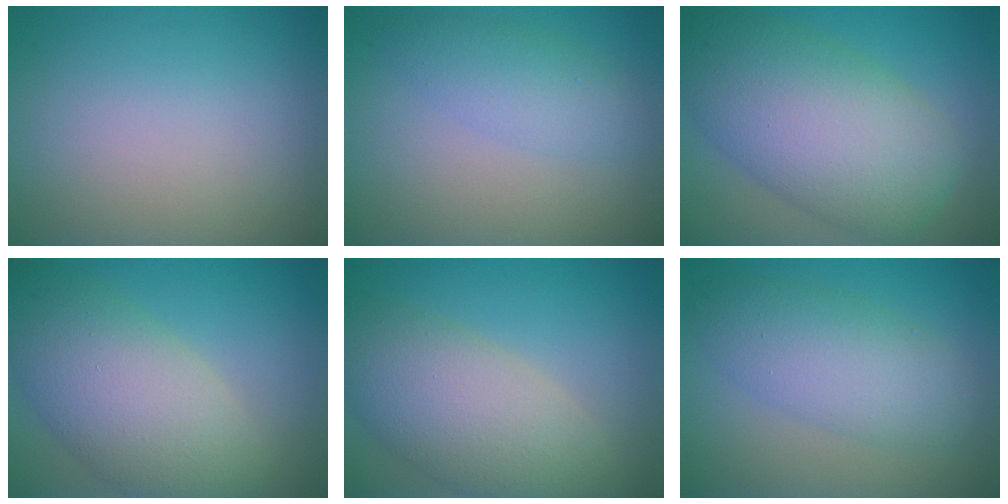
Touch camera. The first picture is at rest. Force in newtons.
{"total": 2.9, "press": 2.9, "slide": 0.0}
{"total": 10.7, "press": 10.7, "slide": 0.3}
{"total": 9.0, "press": 8.9, "slide": 0.7}
{"total": 7.6, "press": 7.5, "slide": 0.8}
{"total": 5.3, "press": 5.3, "slide": 0.0}